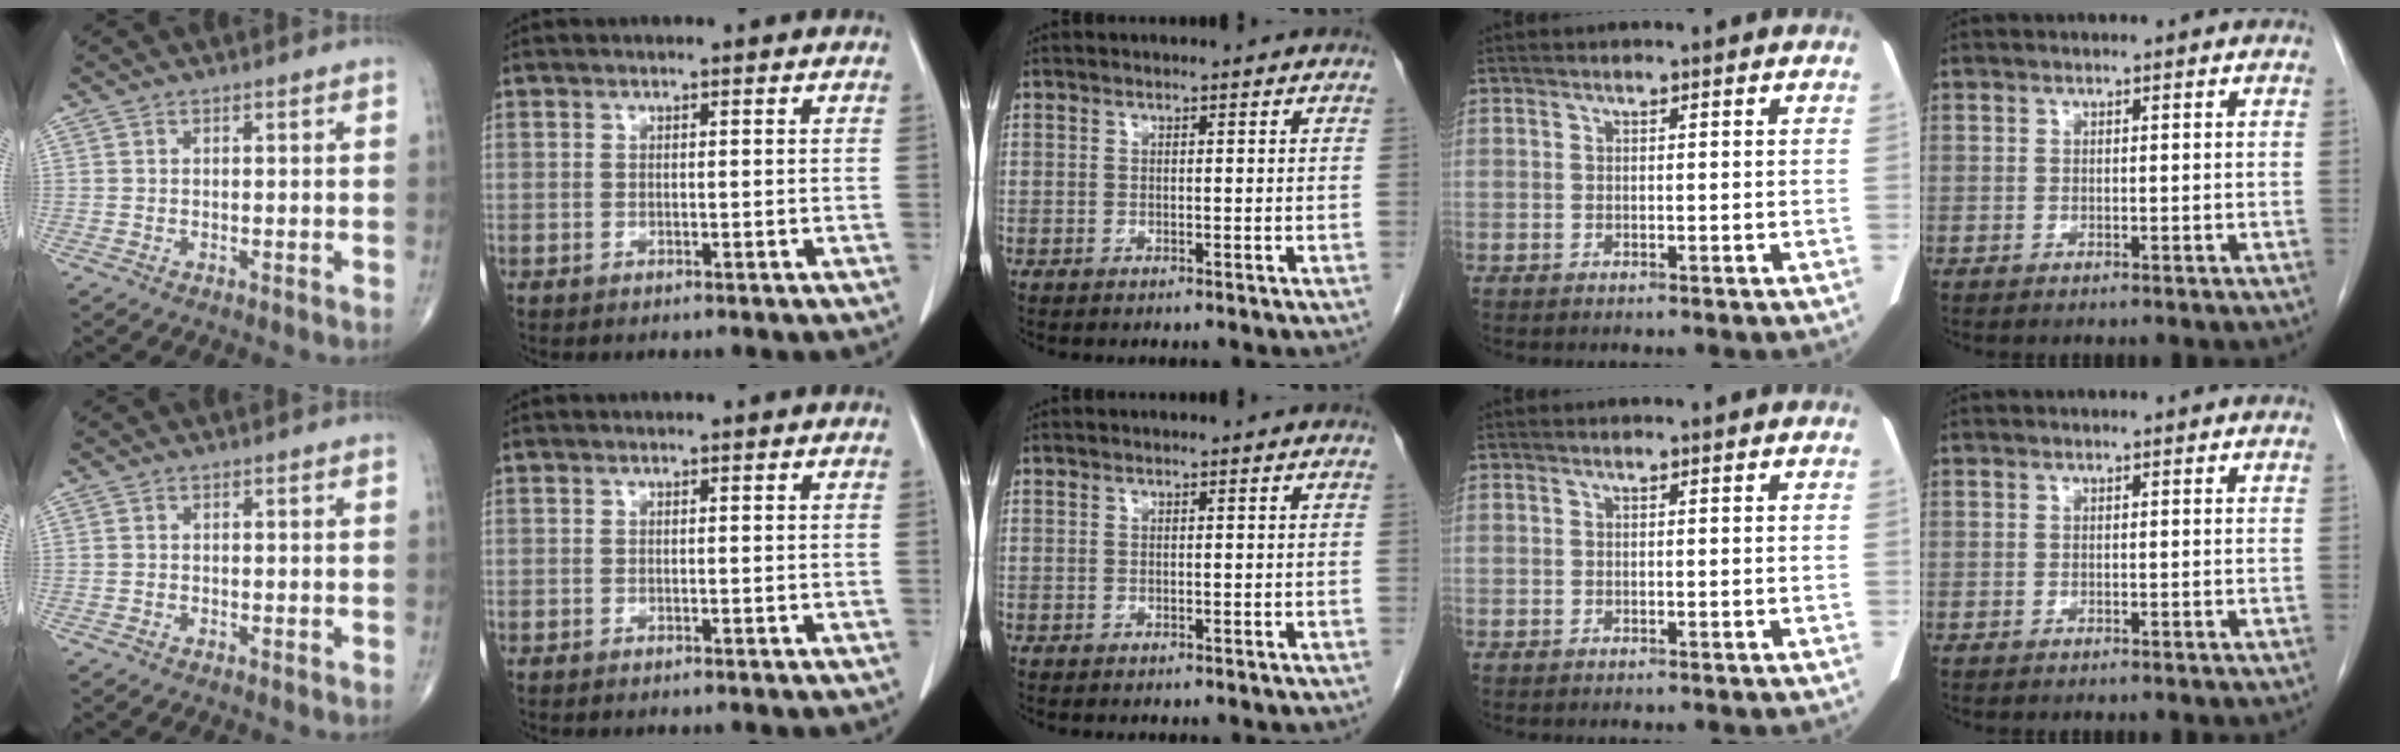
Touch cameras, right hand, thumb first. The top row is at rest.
{}